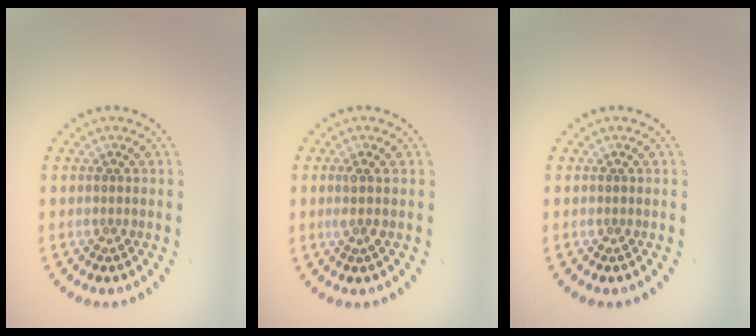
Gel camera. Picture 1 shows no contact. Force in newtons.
{"total": 1.0, "press": 0.8, "slide": 0.6}
{"total": 0.0}